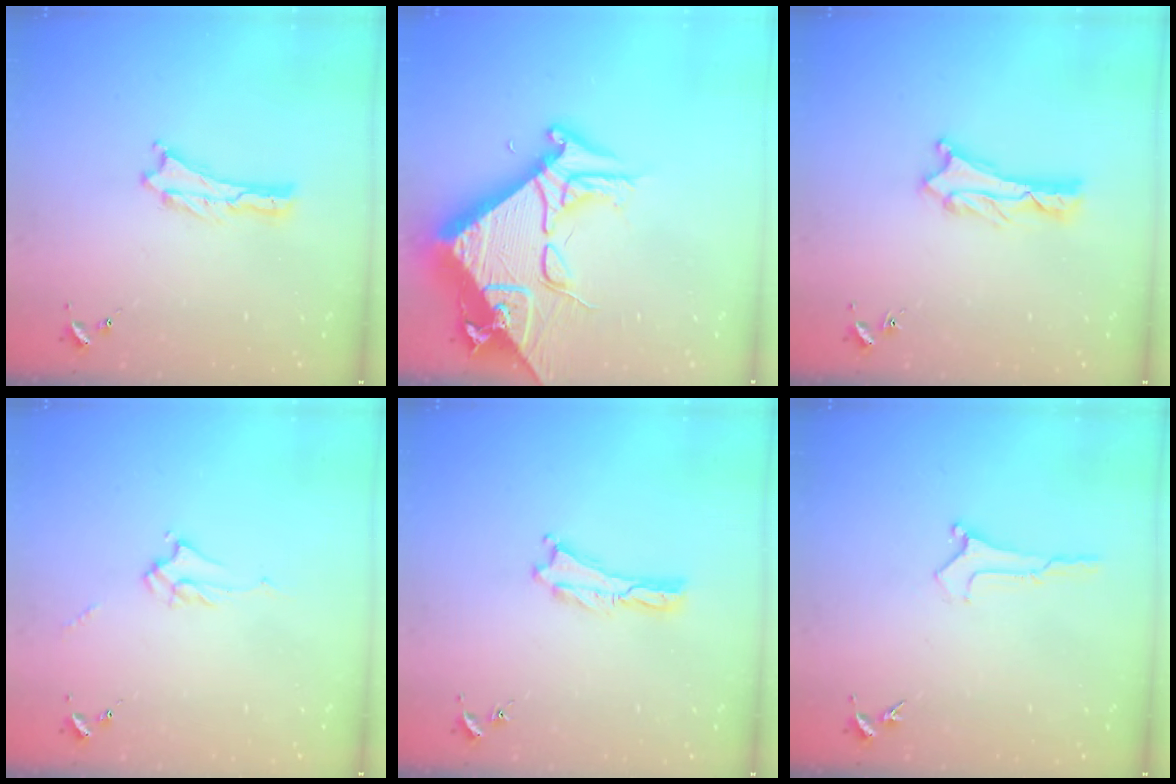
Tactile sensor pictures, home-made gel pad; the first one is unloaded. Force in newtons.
{"total": 14.8, "press": 14.7, "slide": 1.5}
{"total": 0.7, "press": 0.7, "slide": 0.1}
{"total": 2.2, "press": 2.2, "slide": 0.1}
{"total": 0.0}
{"total": 0.0}